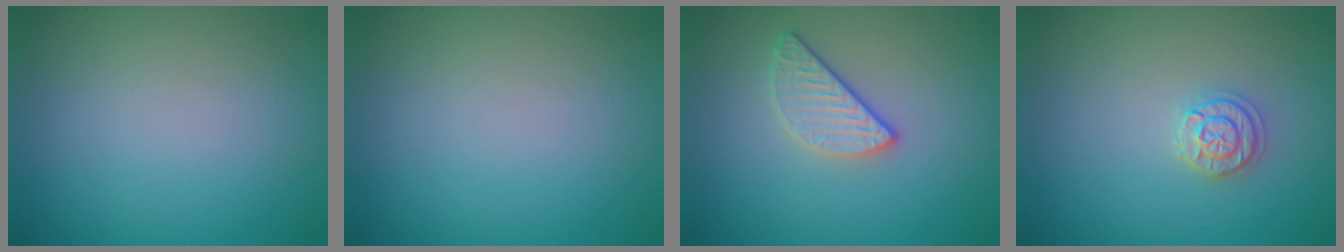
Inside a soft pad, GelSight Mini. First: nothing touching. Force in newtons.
{"total": 0.0}
{"total": 2.5, "press": 2.3, "slide": 1.0}
{"total": 1.8, "press": 1.8, "slide": 0.1}